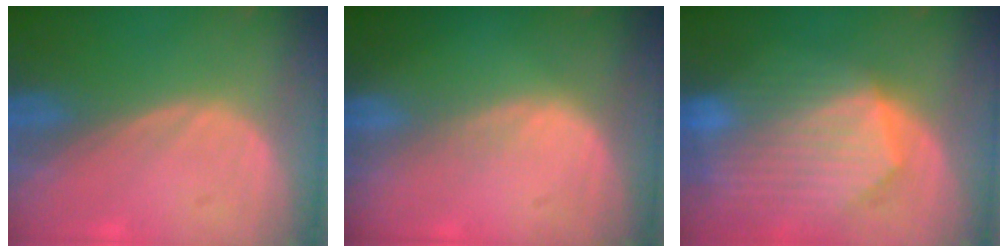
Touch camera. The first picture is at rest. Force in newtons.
{"total": 0.9, "press": 0.9, "slide": 0.1}
{"total": 10.3, "press": 9.0, "slide": 5.2}